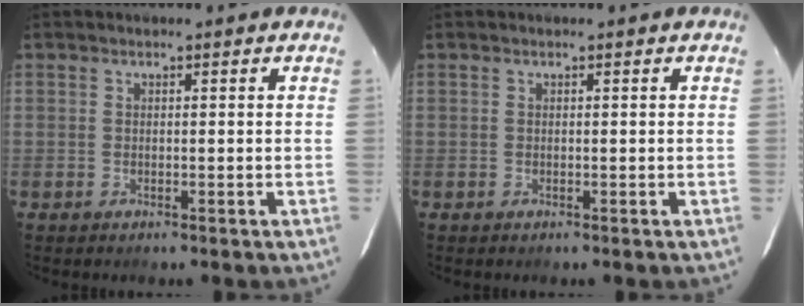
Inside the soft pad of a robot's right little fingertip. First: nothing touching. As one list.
[{"total": 0.0}]